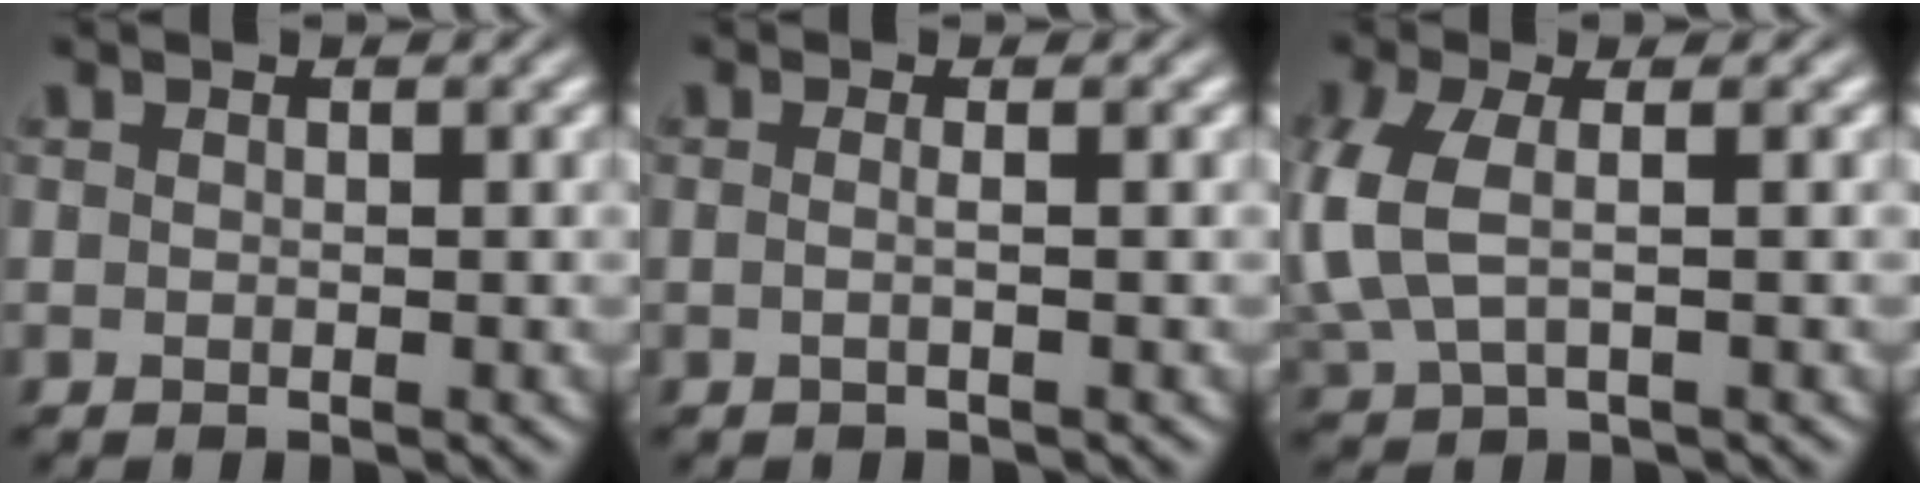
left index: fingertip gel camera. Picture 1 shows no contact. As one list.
[{"total": 1.5, "force": [0.1, 0.7, 1.4], "torque": [-0.010, -0.012, -0.018]}, {"total": 5.0, "force": [0.1, 2.5, 4.3], "torque": [-0.123, -0.001, 0.002]}]